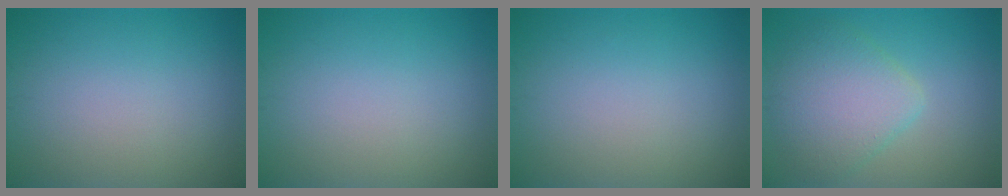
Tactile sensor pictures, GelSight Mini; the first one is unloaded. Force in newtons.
{"total": 0.0}
{"total": 0.0}
{"total": 5.0, "press": 5.0, "slide": 0.2}